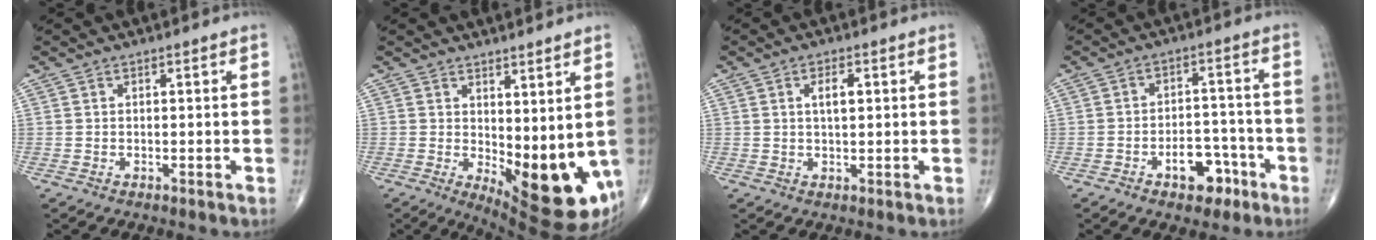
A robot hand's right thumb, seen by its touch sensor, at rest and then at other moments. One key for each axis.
{"total": 12.4, "fx": -0.3, "fy": 4.9, "fz": 11.4, "tx": -0.142, "ty": -0.031, "tz": 0.014}
{"total": 3.5, "fx": 0.9, "fy": 1.5, "fz": 3.0, "tx": -0.052, "ty": 0.001, "tz": 0.015}
{"total": 7.7, "fx": -4.0, "fy": 4.6, "fz": 4.6, "tx": -0.040, "ty": 0.040, "tz": -0.056}